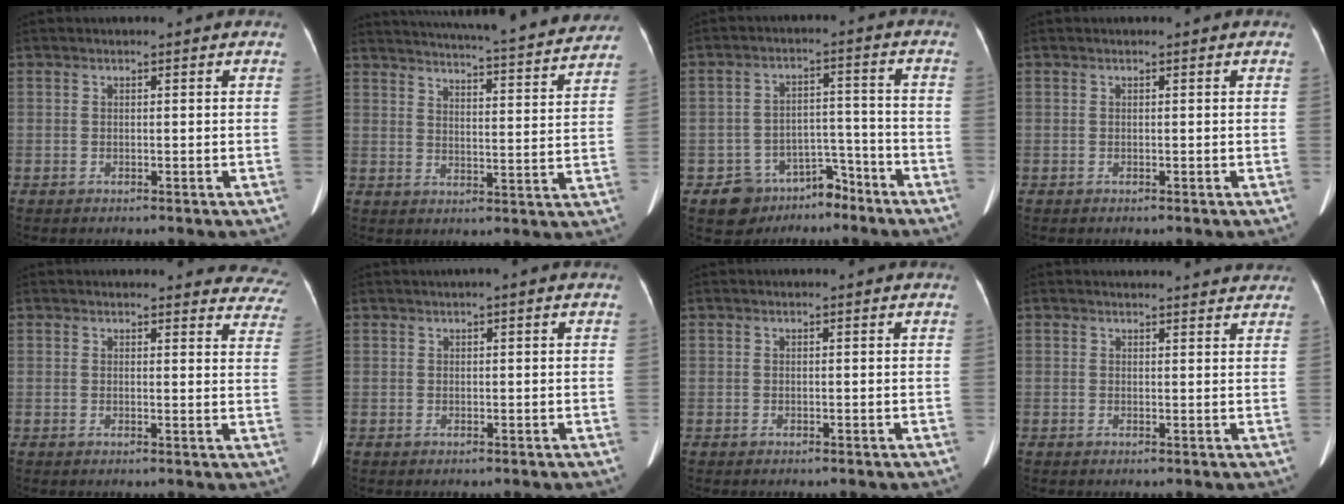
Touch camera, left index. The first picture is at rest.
{"total": 25.7, "force": [23.7, 2.3, 9.7], "torque": [-0.149, -0.047, 0.292]}
{"total": 7.4, "force": [-5.8, 4.4, 1.4], "torque": [-0.008, 0.023, -0.085]}
{"total": 0.0}
{"total": 14.7, "force": [14.0, 3.7, 2.4], "torque": [0.022, -0.057, 0.116]}
{"total": 0.8, "force": [0.3, -0.1, 0.7], "torque": [-0.015, 0.006, 0.005]}
{"total": 0.0}
{"total": 9.3, "force": [8.9, 2.3, 1.7], "torque": [0.004, 0.016, 0.077]}